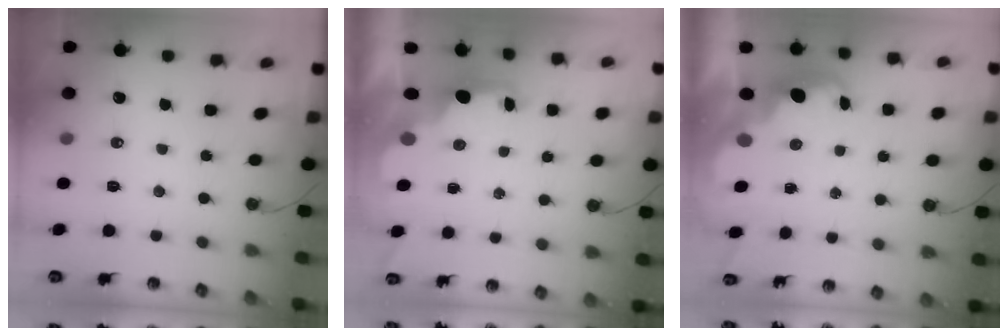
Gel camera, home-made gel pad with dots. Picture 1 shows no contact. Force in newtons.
{"total": 2.1, "press": 2.0, "slide": 0.8}
{"total": 2.9, "press": 2.8, "slide": 0.6}